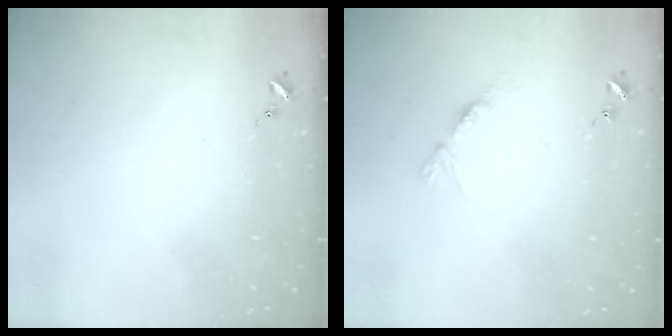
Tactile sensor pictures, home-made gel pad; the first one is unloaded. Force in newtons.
{"total": 5.5, "press": 5.4, "slide": 0.6}